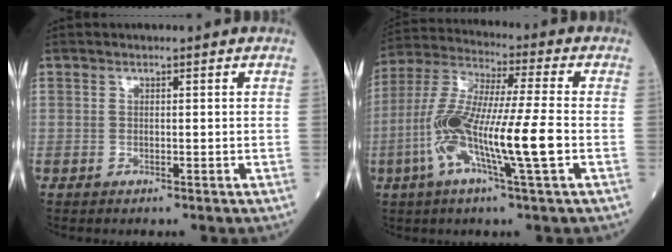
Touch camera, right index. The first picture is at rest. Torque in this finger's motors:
{"motor_torque": [1.22, -0.92, 1.05, 0.21]}